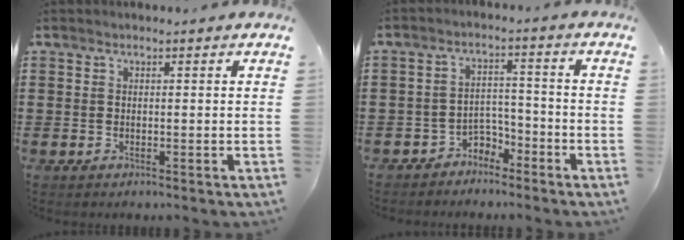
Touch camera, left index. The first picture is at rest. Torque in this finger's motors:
{"motor_torque": [-0.13, 0.03, 0.00, -0.01]}